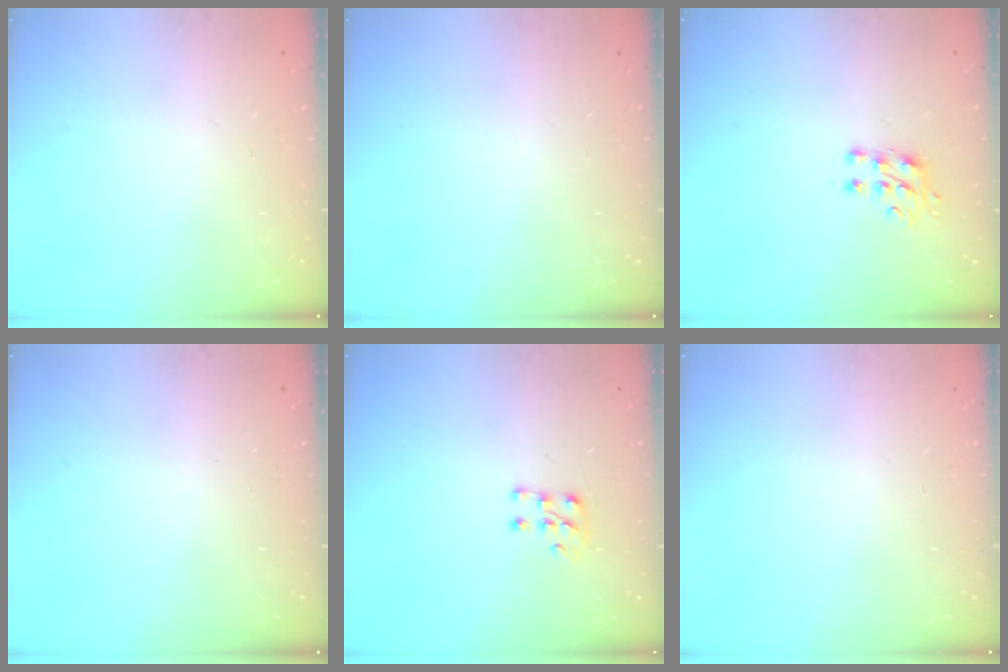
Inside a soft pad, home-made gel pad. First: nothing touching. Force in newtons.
{"total": 0.0}
{"total": 7.1, "press": 7.1, "slide": 0.8}
{"total": 0.0}
{"total": 6.3, "press": 6.1, "slide": 1.6}
{"total": 0.0}